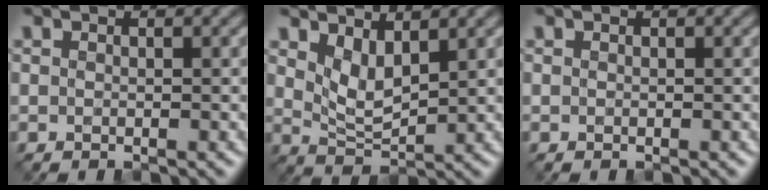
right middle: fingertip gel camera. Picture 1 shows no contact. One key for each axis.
{"total": 2.9, "fx": 1.7, "fy": 1.3, "fz": 2.0, "tx": -0.043, "ty": -0.006, "tz": 0.038}
{"total": 0.0}